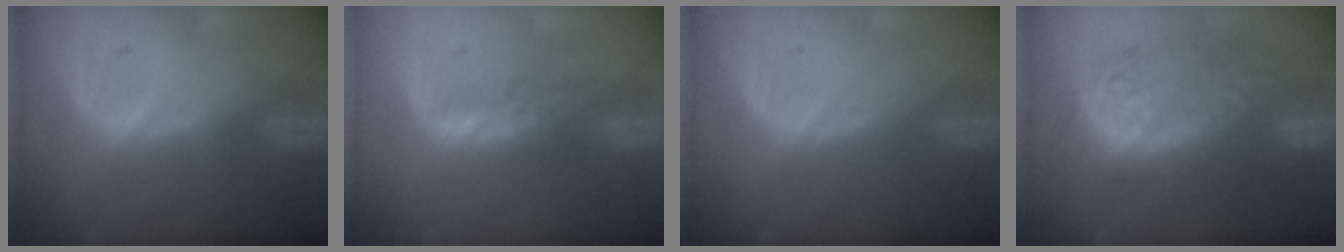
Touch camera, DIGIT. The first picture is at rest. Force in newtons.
{"total": 2.3, "press": 2.2, "slide": 0.6}
{"total": 0.0}
{"total": 12.7, "press": 12.7, "slide": 1.3}